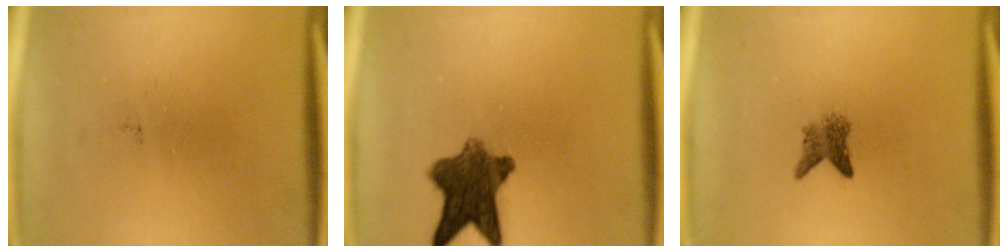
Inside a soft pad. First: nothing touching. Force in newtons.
{"total": 9.6}
{"total": 2.6}